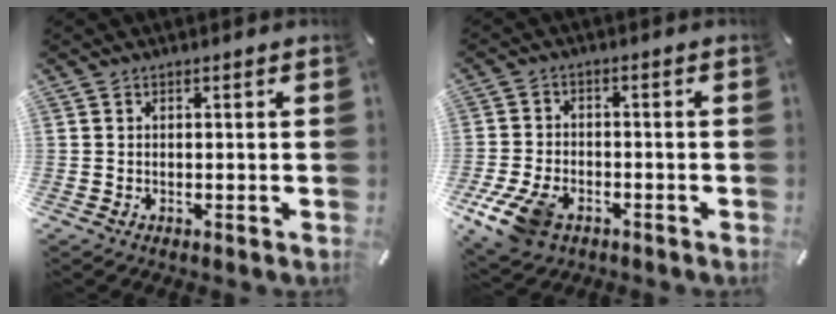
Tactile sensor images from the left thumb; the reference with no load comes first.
{"total": 9.7, "force": [-5.0, 6.0, 5.7], "torque": [-0.131, 0.015, -0.093]}